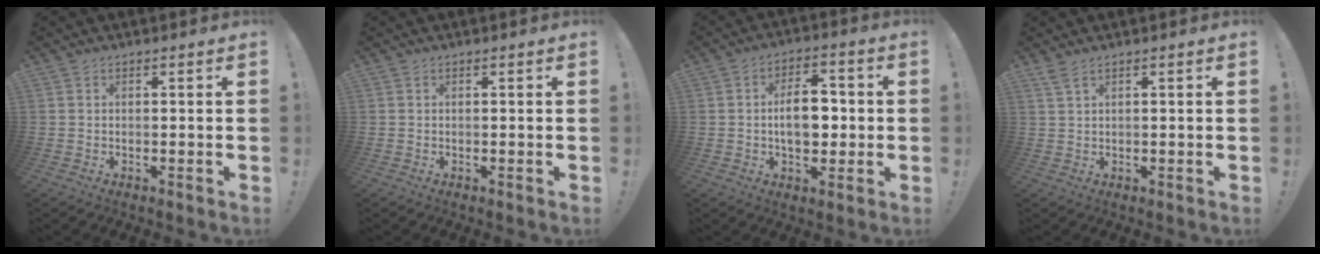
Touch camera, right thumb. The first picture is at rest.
{"total": 0.0}
{"total": 10.9, "force": [-0.3, 6.9, 8.5], "torque": [-0.138, 0.004, -0.010]}
{"total": 2.2, "force": [1.5, 0.4, 1.6], "torque": [-0.037, -0.001, 0.029]}